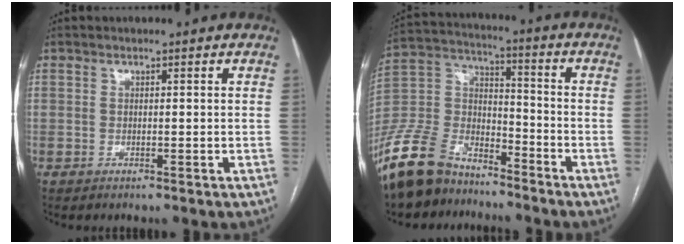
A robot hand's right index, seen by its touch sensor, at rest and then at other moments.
{"total": 14.3, "force": [-11.8, 6.4, 5.0], "torque": [-0.116, 0.017, -0.227]}